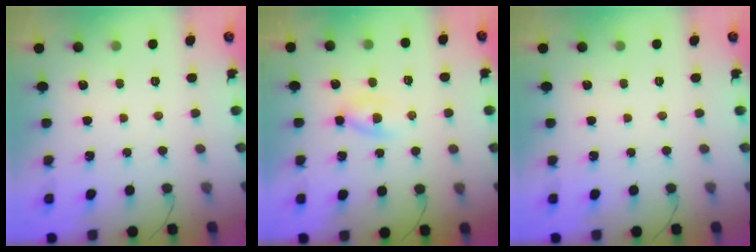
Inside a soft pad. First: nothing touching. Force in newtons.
{"total": 2.7, "press": 2.5, "slide": 1.1}
{"total": 0.0}